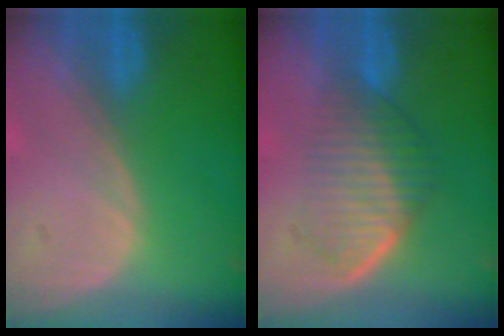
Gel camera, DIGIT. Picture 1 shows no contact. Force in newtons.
{"total": 7.0, "press": 6.1, "slide": 3.5}